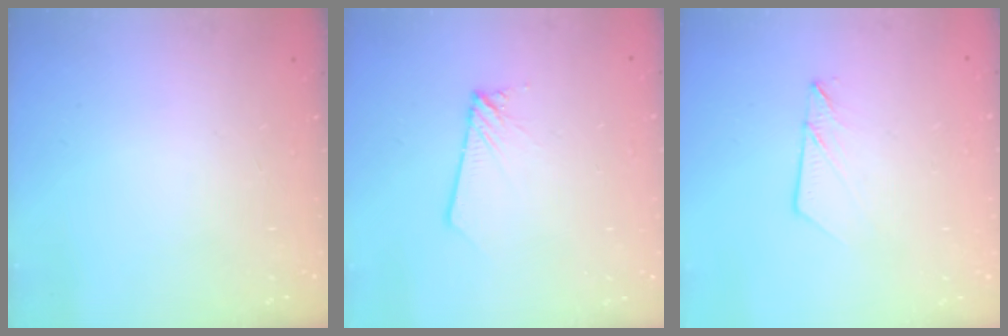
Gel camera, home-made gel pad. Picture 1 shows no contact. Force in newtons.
{"total": 1.8, "press": 1.8, "slide": 0.2}
{"total": 5.8, "press": 5.8, "slide": 0.7}